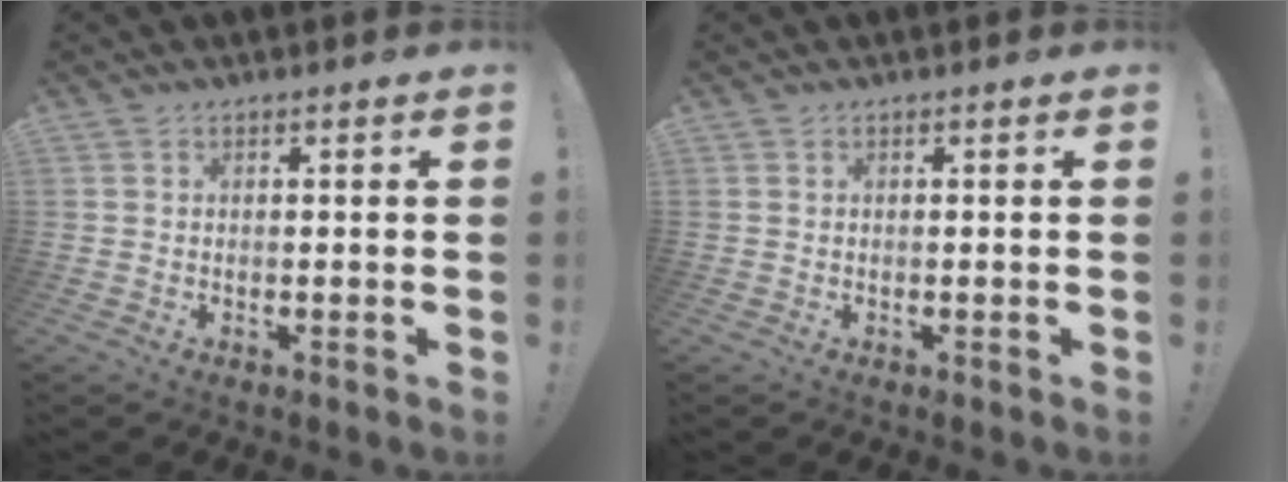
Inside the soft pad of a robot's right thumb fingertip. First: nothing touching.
{"total": 0.0}